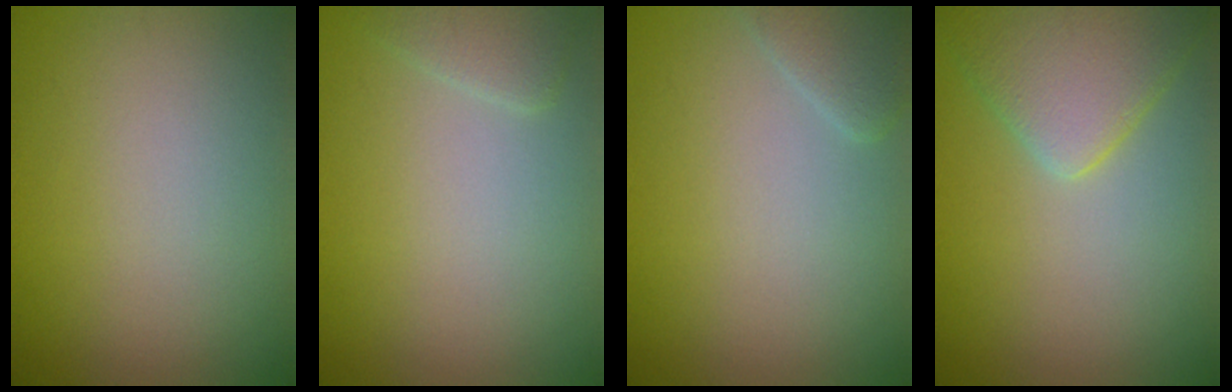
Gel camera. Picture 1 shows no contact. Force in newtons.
{"total": 1.6, "press": 1.6, "slide": 0.2}
{"total": 2.0, "press": 2.0, "slide": 0.2}
{"total": 4.9, "press": 4.9, "slide": 0.3}